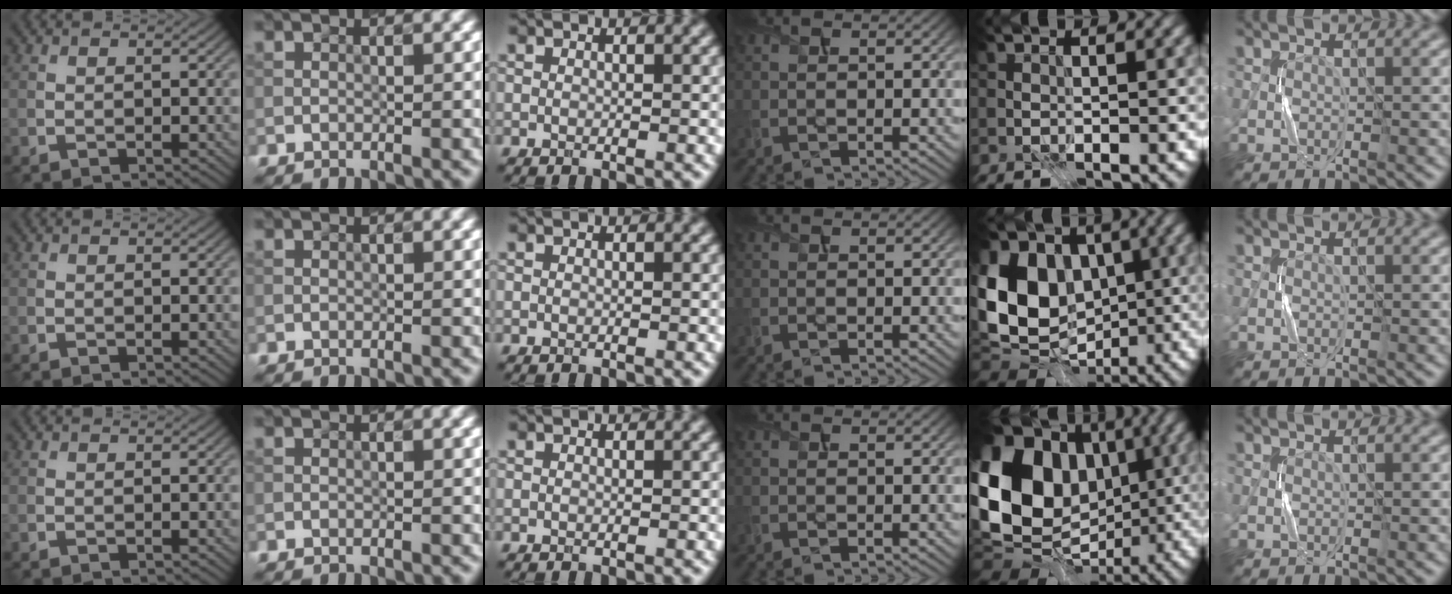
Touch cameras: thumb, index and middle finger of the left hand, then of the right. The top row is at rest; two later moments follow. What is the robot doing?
{"motion": "press", "object": "sticker"}